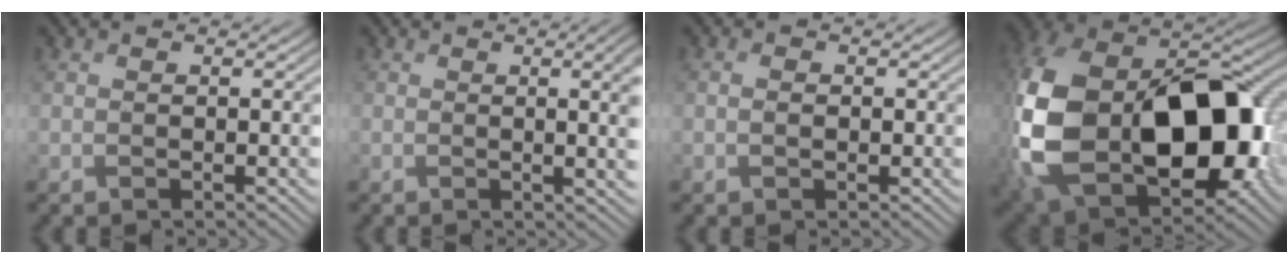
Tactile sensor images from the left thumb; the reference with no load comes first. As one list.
[{"total": 8.9, "force": [0.4, 3.2, 8.3], "torque": [-0.074, 0.011, 0.000]}, {"total": 1.1, "force": [0.0, 0.7, 0.8], "torque": [-0.012, -0.002, 0.001]}, {"total": 20.5, "force": [-1.9, 14.1, 14.8], "torque": [-0.372, -0.071, 0.021]}]